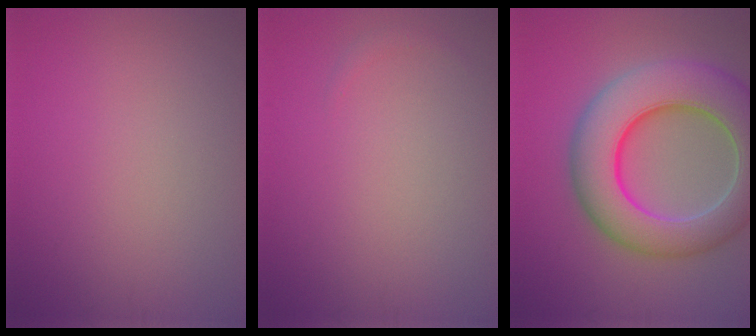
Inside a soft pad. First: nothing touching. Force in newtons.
{"total": 0.5, "press": 0.5, "slide": 0.1}
{"total": 11.4, "press": 11.4, "slide": 0.3}